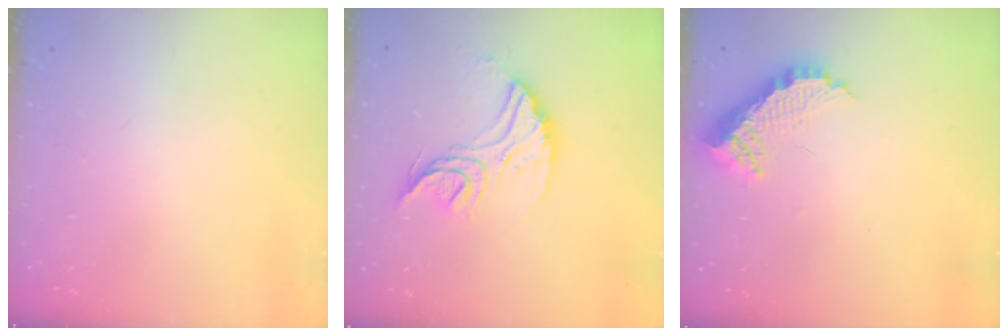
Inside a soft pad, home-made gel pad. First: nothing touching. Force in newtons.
{"total": 14.3, "press": 14.2, "slide": 1.1}
{"total": 11.0, "press": 11.0, "slide": 0.7}